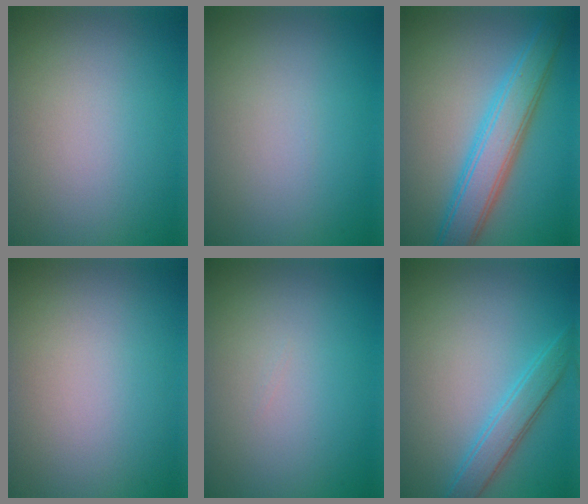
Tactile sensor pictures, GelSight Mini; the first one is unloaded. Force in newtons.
{"total": 0.0}
{"total": 5.5, "press": 5.5, "slide": 0.0}
{"total": 0.0}
{"total": 0.0}
{"total": 2.8, "press": 2.8, "slide": 0.1}